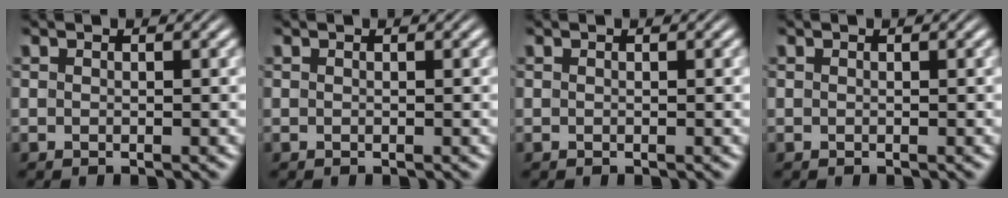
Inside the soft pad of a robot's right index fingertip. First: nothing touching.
{"total": 0.0}
{"total": 0.0}
{"total": 0.0}